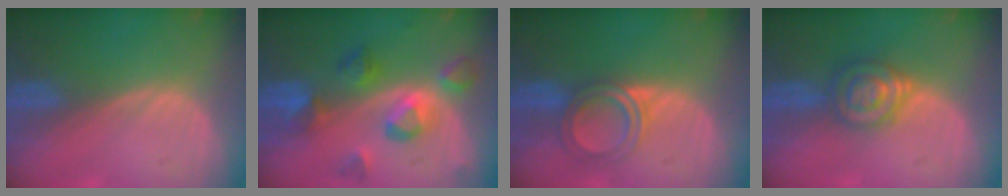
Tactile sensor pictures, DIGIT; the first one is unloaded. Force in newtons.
{"total": 7.6, "press": 7.5, "slide": 1.4}
{"total": 4.8, "press": 4.6, "slide": 1.3}
{"total": 6.5, "press": 5.7, "slide": 3.2}